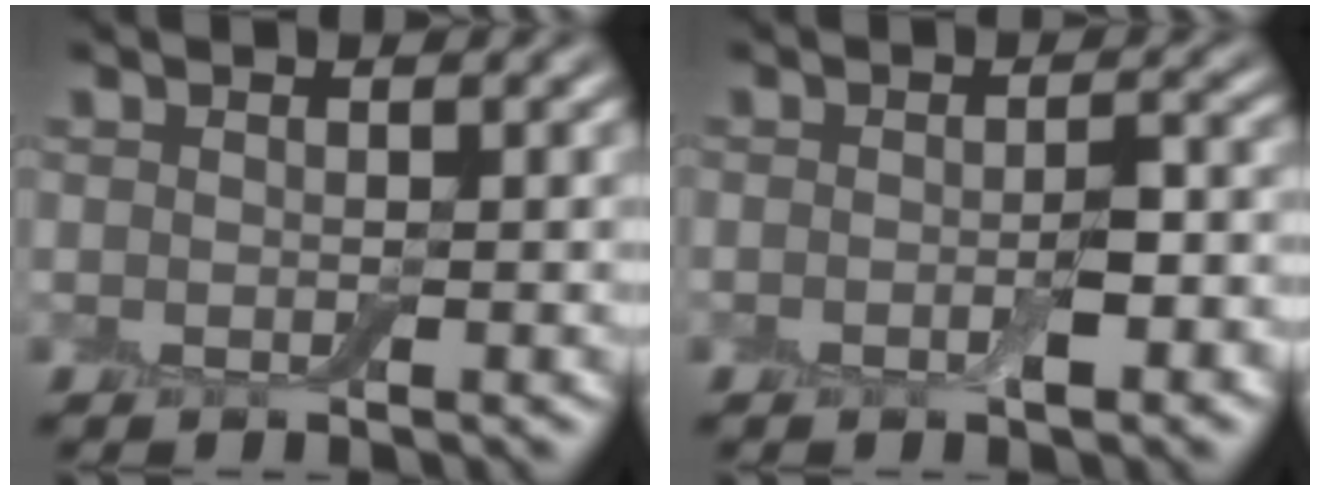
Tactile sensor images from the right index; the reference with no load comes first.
{"total": 2.6, "force": [-0.9, 0.8, 2.3], "torque": [-0.042, 0.000, -0.018]}